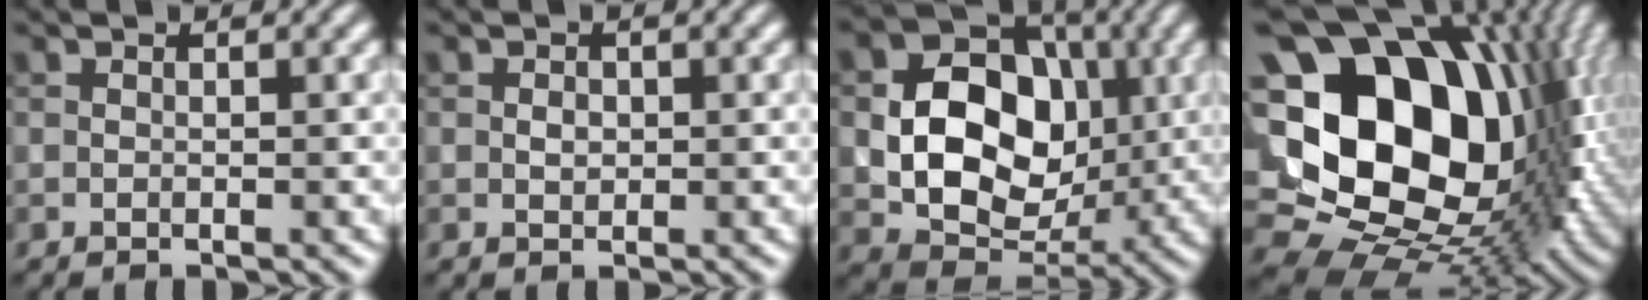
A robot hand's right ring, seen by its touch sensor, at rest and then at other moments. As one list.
[{"total": 0.9, "force": [0.1, 0.7, 0.6], "torque": [-0.011, -0.002, 0.001]}, {"total": 10.8, "force": [0.4, 8.4, 6.8], "torque": [-0.113, 0.000, 0.002]}, {"total": 21.2, "force": [2.4, 15.7, 14.1], "torque": [-0.255, 0.006, 0.067]}]